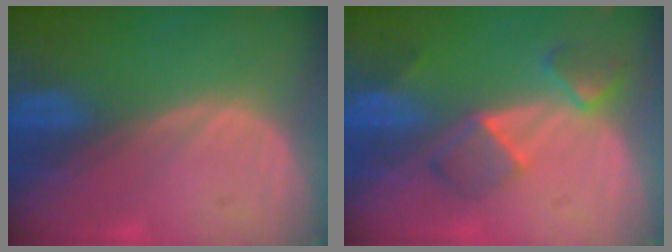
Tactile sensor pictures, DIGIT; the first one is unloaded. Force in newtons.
{"total": 5.4, "press": 5.1, "slide": 2.0}